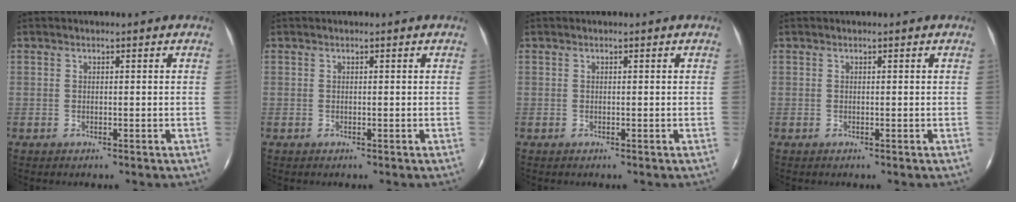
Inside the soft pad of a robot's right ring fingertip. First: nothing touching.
{"total": 0.0}
{"total": 0.0}
{"total": 0.0}